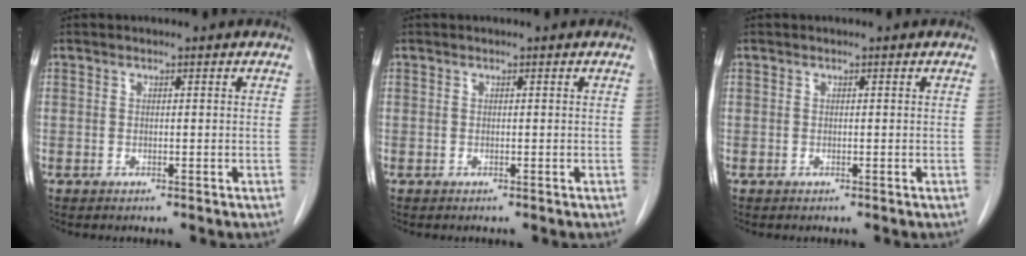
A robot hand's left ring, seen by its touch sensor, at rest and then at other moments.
{"total": 0.0}
{"total": 0.0}